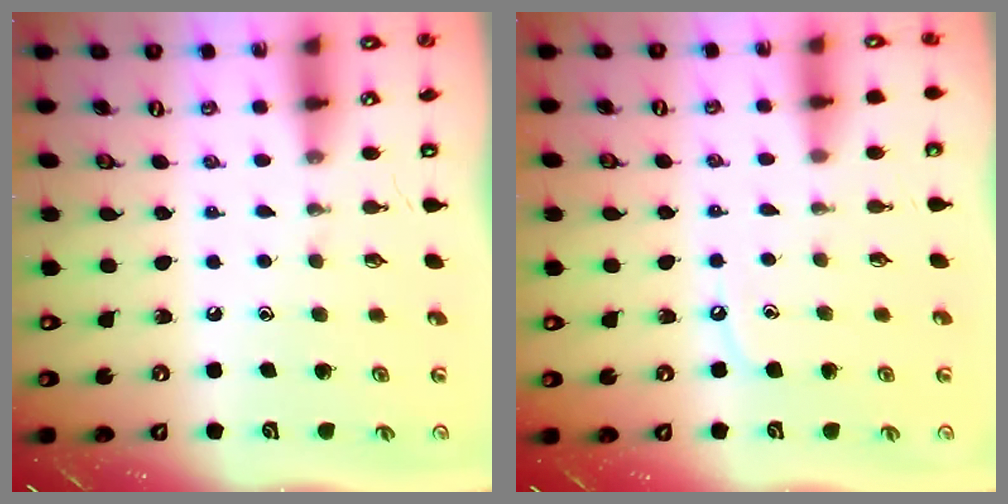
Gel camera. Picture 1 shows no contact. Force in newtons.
{"total": 4.5, "press": 4.4, "slide": 0.6}